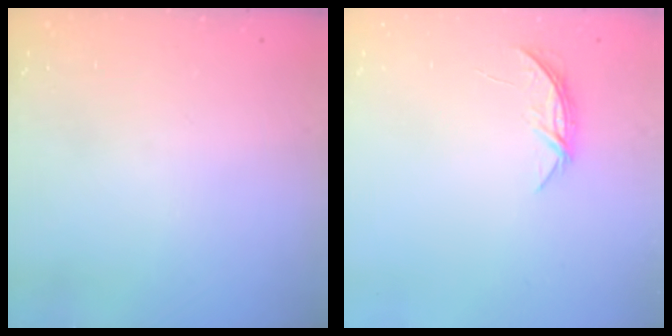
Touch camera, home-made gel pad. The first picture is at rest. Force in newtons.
{"total": 4.4, "press": 4.3, "slide": 0.5}